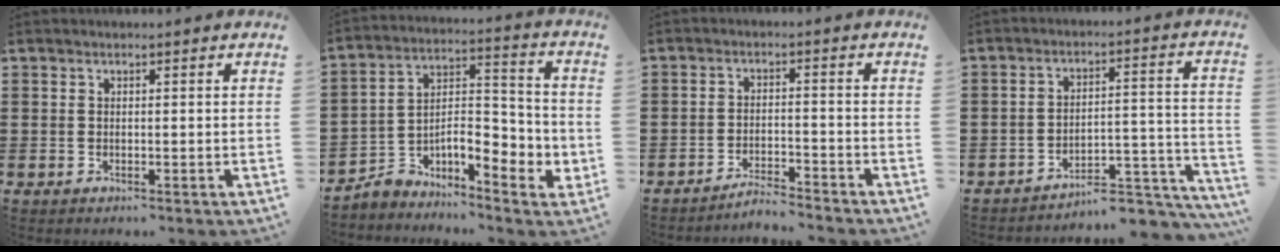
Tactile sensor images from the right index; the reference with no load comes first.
{"total": 6.7, "force": [-3.2, 3.4, 4.8], "torque": [-0.088, -0.004, -0.056]}
{"total": 3.3, "force": [-3.3, -0.1, 0.5], "torque": [-0.013, 0.001, -0.068]}
{"total": 6.5, "force": [-6.1, 1.0, 1.9], "torque": [-0.024, 0.014, -0.119]}